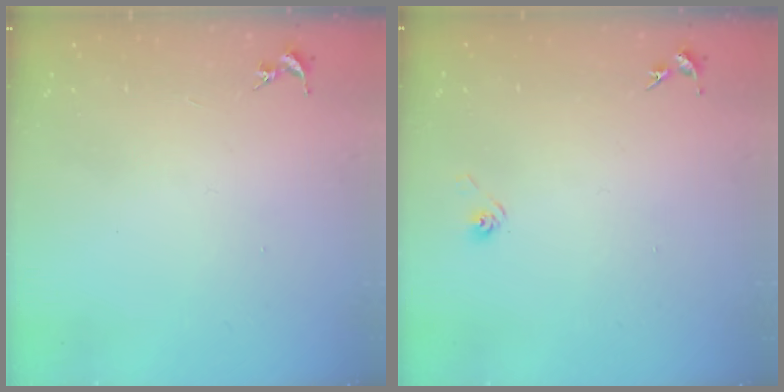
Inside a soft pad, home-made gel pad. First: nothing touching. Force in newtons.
{"total": 2.9, "press": 2.6, "slide": 1.4}